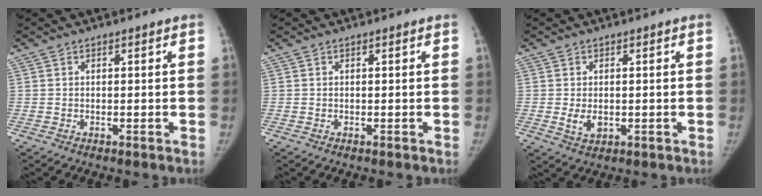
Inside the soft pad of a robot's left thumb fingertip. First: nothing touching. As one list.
[{"total": 0.0}, {"total": 3.2, "force": [-0.4, 2.3, 2.2], "torque": [-0.034, -0.005, 0.001]}]